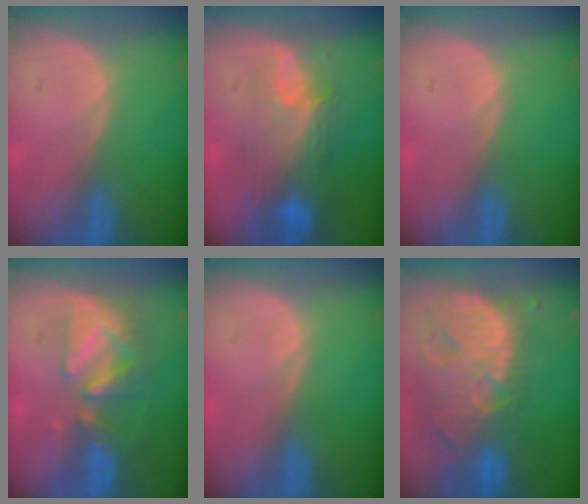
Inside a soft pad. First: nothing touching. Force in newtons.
{"total": 9.2, "press": 8.2, "slide": 4.3}
{"total": 0.0}
{"total": 8.4, "press": 7.8, "slide": 3.1}
{"total": 0.0}
{"total": 13.9, "press": 11.8, "slide": 7.4}